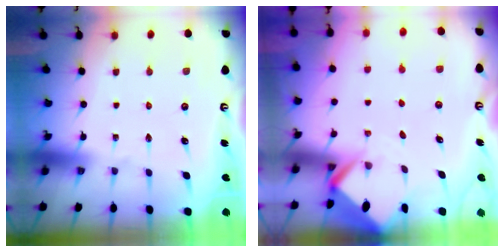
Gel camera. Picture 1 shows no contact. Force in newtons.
{"total": 3.3, "press": 3.3, "slide": 0.2}